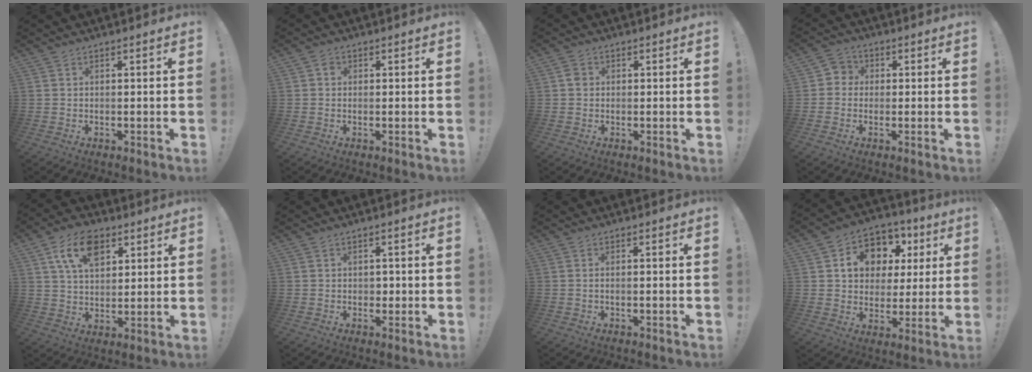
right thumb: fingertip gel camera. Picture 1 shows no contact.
{"total": 1.5, "force": [0.1, 1.4, 0.6], "torque": [-0.010, 0.003, 0.000]}
{"total": 2.1, "force": [0.0, 1.9, 0.9], "torque": [-0.007, 0.001, -0.002]}
{"total": 4.0, "force": [-1.0, 3.7, 1.1], "torque": [-0.021, 0.016, -0.016]}
{"total": 12.8, "force": [6.0, 8.1, 8.0], "torque": [-0.131, -0.002, 0.112]}
{"total": 1.5, "force": [-0.1, 1.4, 0.6], "torque": [-0.003, 0.001, -0.003]}
{"total": 0.9, "force": [-0.4, -0.4, 0.7], "torque": [-0.016, 0.000, -0.007]}
{"total": 12.5, "force": [4.7, 9.9, 6.1], "torque": [-0.099, -0.023, 0.093]}